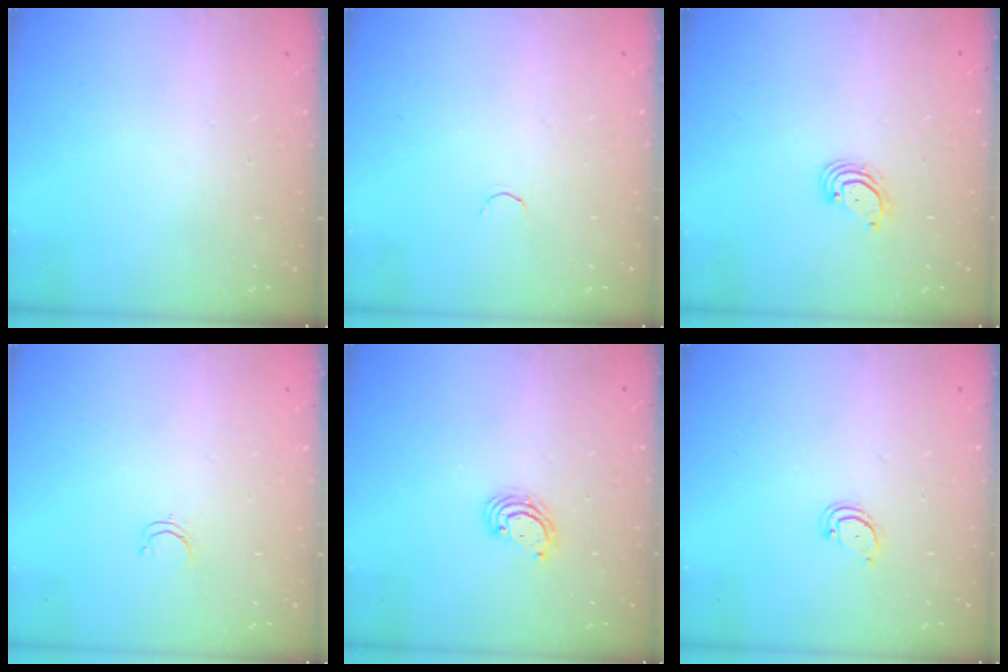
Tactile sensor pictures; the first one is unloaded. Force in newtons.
{"total": 1.8, "press": 1.7, "slide": 0.4}
{"total": 3.0, "press": 3.0, "slide": 0.2}
{"total": 2.4, "press": 2.4, "slide": 0.2}
{"total": 3.8, "press": 3.8, "slide": 0.2}
{"total": 2.3, "press": 2.3, "slide": 0.2}